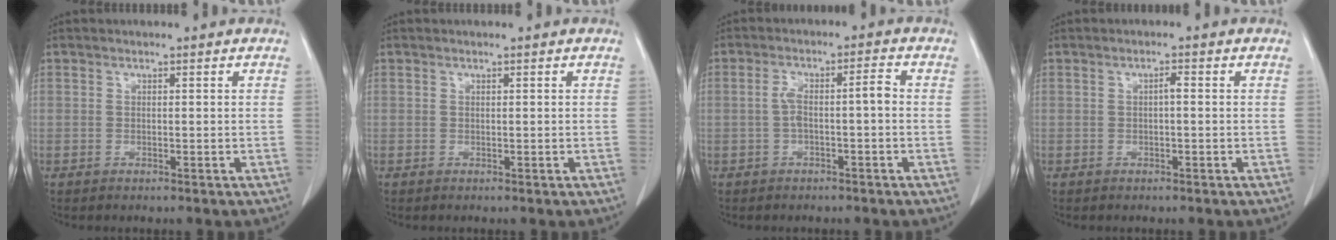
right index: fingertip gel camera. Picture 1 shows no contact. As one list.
[{"total": 0.0}, {"total": 4.4, "force": [-0.6, 0.8, 4.3], "torque": [-0.082, 0.024, -0.007]}, {"total": 1.1, "force": [-0.1, 0.2, 1.0], "torque": [-0.017, 0.003, -0.001]}]